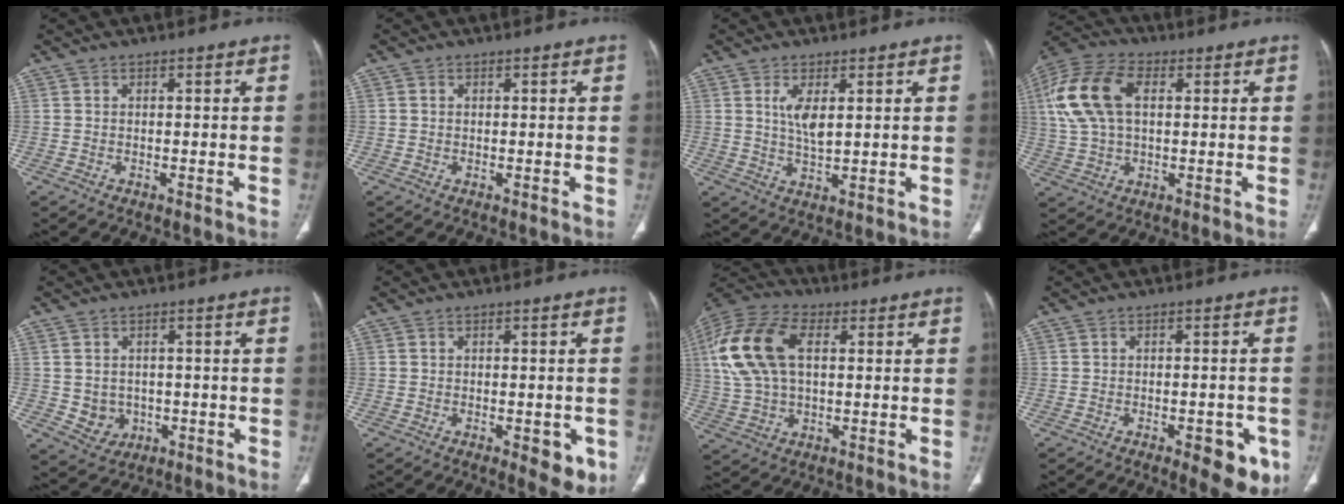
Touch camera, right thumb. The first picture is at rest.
{"total": 0.6, "force": [0.2, 0.6, 0.2], "torque": [-0.002, 0.001, 0.003]}
{"total": 5.0, "force": [1.7, 1.8, 4.4], "torque": [-0.084, -0.019, 0.038]}
{"total": 15.0, "force": [3.5, 8.9, 11.6], "torque": [-0.251, 0.023, 0.066]}
{"total": 5.1, "force": [-0.5, 4.5, 2.2], "torque": [-0.017, 0.002, 0.007]}
{"total": 5.5, "force": [-2.0, 2.5, 4.5], "torque": [-0.036, -0.004, -0.020]}
{"total": 17.5, "force": [3.9, 10.1, 13.7], "torque": [-0.295, 0.019, 0.070]}
{"total": 8.3, "force": [-3.7, 3.6, 6.5], "torque": [-0.055, 0.005, -0.040]}